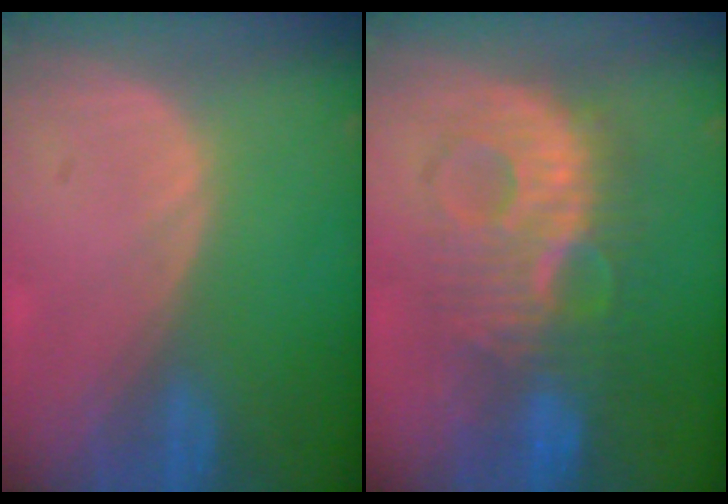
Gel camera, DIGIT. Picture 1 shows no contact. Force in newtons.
{"total": 9.6, "press": 9.6, "slide": 0.1}